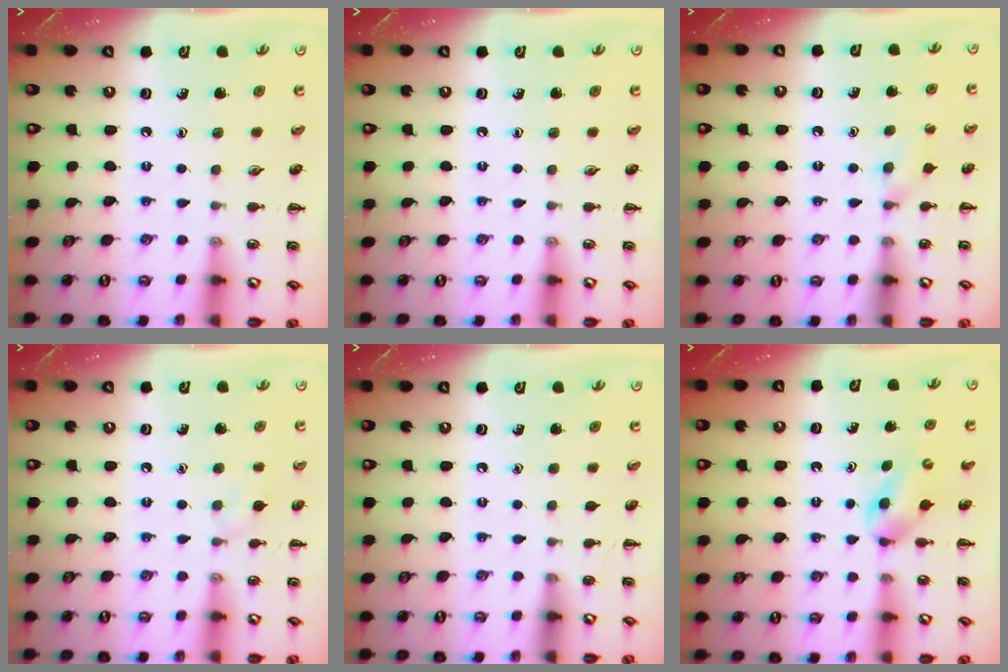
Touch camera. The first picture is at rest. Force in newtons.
{"total": 0.0}
{"total": 5.9, "press": 5.7, "slide": 1.6}
{"total": 6.0, "press": 5.7, "slide": 1.9}
{"total": 0.0}
{"total": 2.8, "press": 2.5, "slide": 1.3}